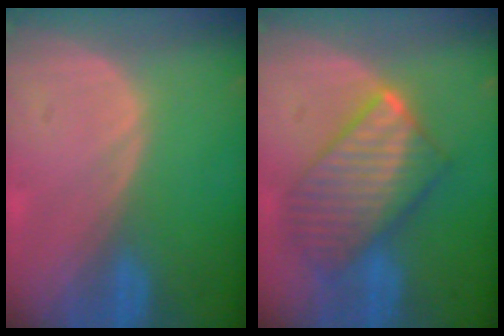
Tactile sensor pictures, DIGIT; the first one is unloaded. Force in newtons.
{"total": 10.0, "press": 9.9, "slide": 0.8}